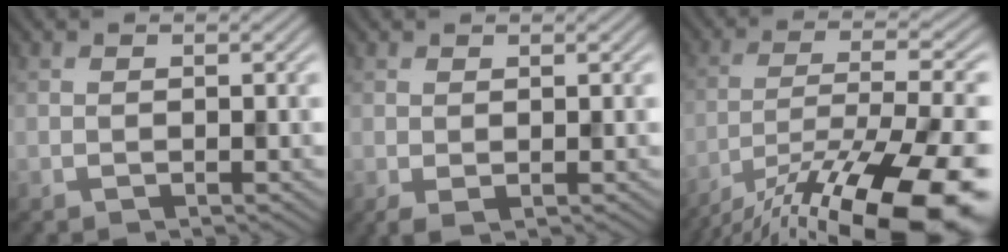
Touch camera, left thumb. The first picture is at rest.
{"total": 1.1, "force": [0.1, 0.5, 1.0], "torque": [-0.023, -0.003, 0.004]}
{"total": 18.7, "force": [-13.5, 4.5, 12.1], "torque": [-0.186, -0.032, -0.214]}